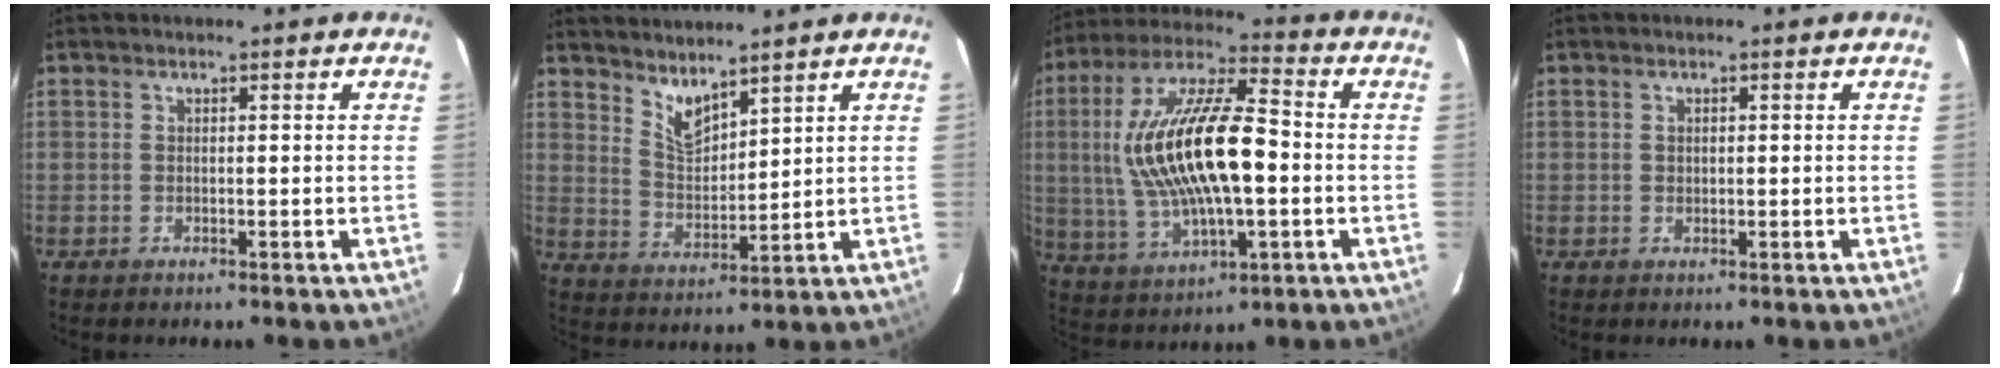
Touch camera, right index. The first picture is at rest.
{"total": 6.0, "force": [5.0, 1.8, 2.9], "torque": [-0.049, -0.007, 0.099]}
{"total": 20.5, "force": [-0.1, 7.5, 19.1], "torque": [-0.379, 0.009, 0.004]}
{"total": 0.8, "force": [0.2, 0.6, 0.4], "torque": [-0.007, 0.004, 0.005]}